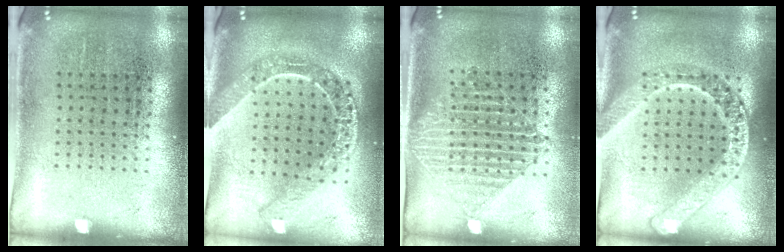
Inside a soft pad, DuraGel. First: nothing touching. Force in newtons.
{"total": 2.0, "press": 1.7, "slide": 1.1}
{"total": 1.4, "press": 1.2, "slide": 0.8}
{"total": 2.4, "press": 2.4, "slide": 0.2}